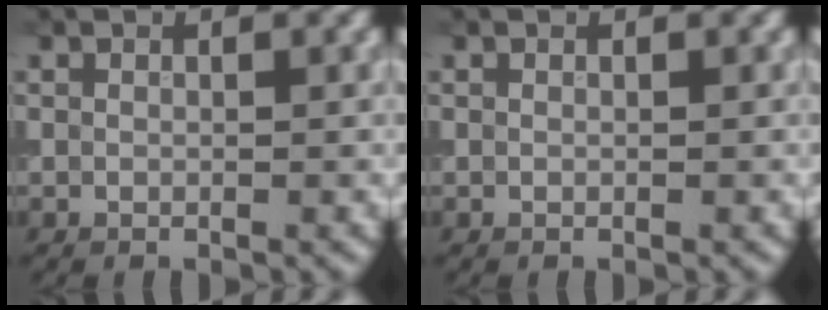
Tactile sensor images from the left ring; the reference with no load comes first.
{"total": 0.0}